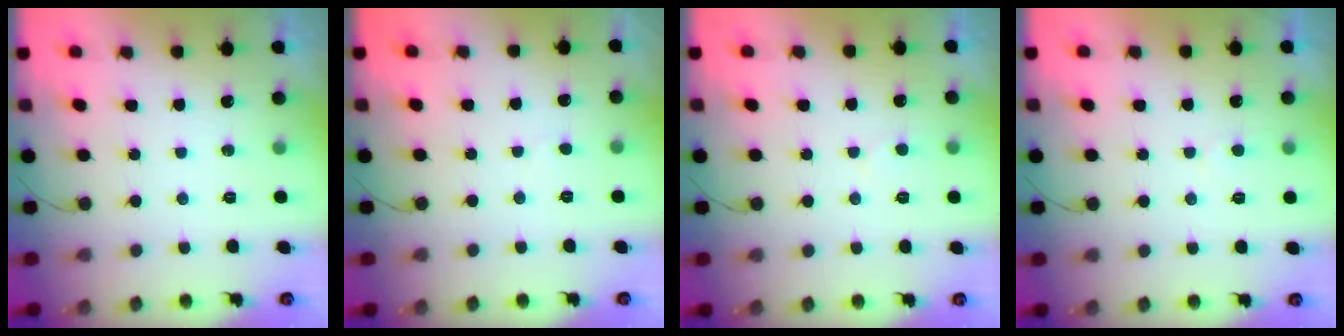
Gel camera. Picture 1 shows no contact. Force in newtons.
{"total": 1.9, "press": 1.9, "slide": 0.2}
{"total": 3.4, "press": 3.4, "slide": 0.3}
{"total": 2.6, "press": 2.6, "slide": 0.4}